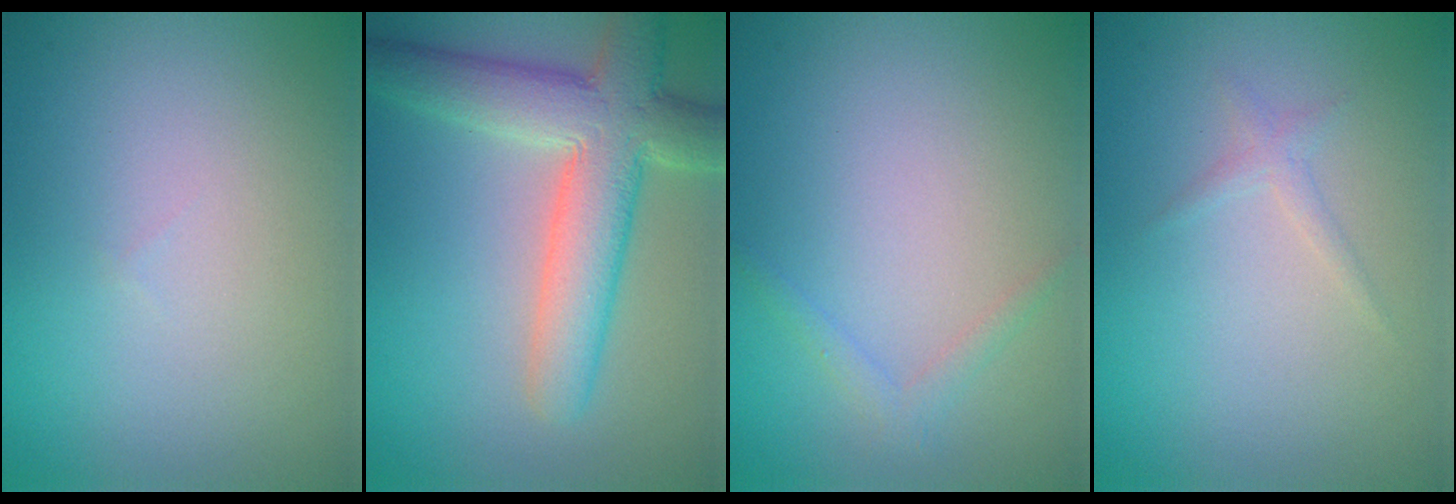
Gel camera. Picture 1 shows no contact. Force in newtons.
{"total": 7.6, "press": 7.6, "slide": 0.6}
{"total": 1.2, "press": 1.2, "slide": 0.1}
{"total": 0.9, "press": 0.9, "slide": 0.1}